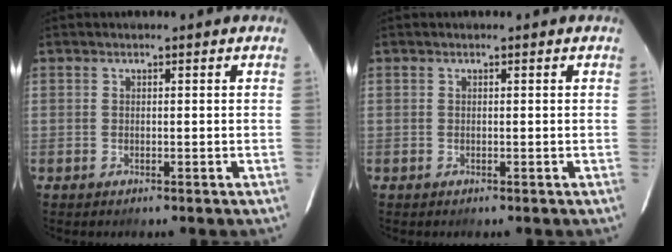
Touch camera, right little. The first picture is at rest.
{"total": 0.0}